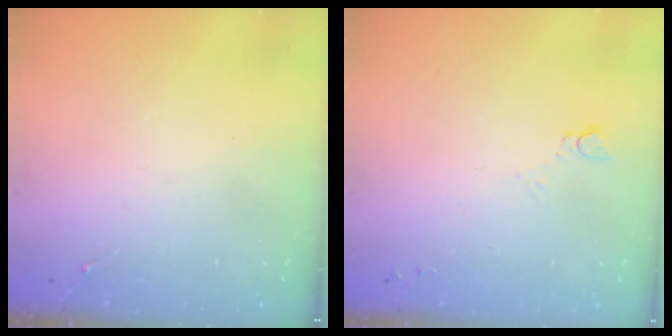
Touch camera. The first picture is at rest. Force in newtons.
{"total": 2.5, "press": 2.5, "slide": 0.2}